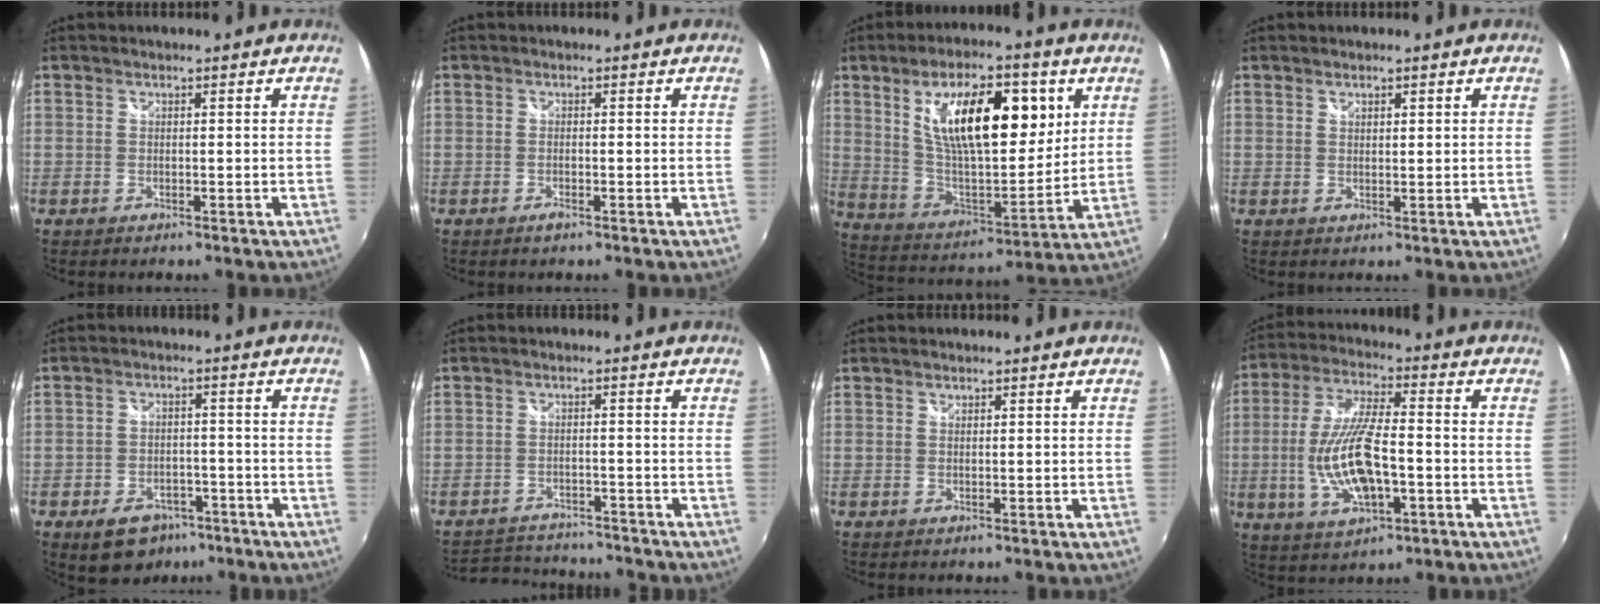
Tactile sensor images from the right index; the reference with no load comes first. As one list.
[{"total": 1.1, "force": [-0.7, 0.2, 0.8], "torque": [-0.015, -0.002, -0.014]}, {"total": 21.2, "force": [7.8, 9.0, 17.6], "torque": [-0.290, 0.000, 0.140]}, {"total": 1.1, "force": [0.8, 0.5, 0.5], "torque": [-0.005, 0.001, 0.014]}, {"total": 9.5, "force": [-5.9, 6.3, 4.0], "torque": [-0.095, 0.009, -0.076]}, {"total": 9.3, "force": [-8.8, 2.3, 2.1], "torque": [-0.061, 0.007, -0.132]}, {"total": 0.0}, {"total": 14.0, "force": [-3.0, 5.1, 12.7], "torque": [-0.262, -0.005, -0.048]}]